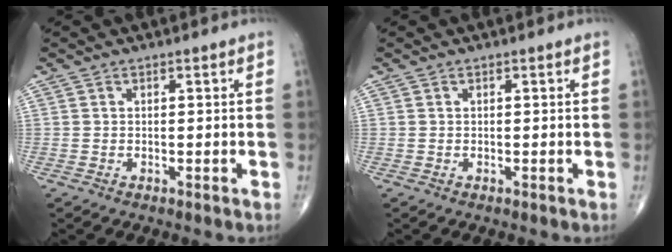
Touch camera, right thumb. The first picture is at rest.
{"total": 0.0}